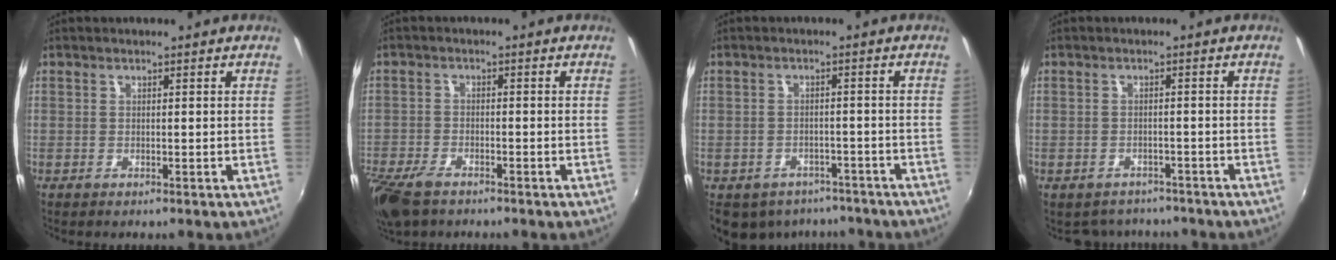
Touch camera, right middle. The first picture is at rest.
{"total": 9.1, "force": [-6.7, 3.8, 4.9], "torque": [-0.134, -0.033, -0.130]}
{"total": 12.0, "force": [-8.5, 7.2, 4.3], "torque": [-0.104, -0.002, -0.106]}
{"total": 5.9, "force": [-5.0, 2.8, 0.9], "torque": [-0.027, -0.007, -0.069]}